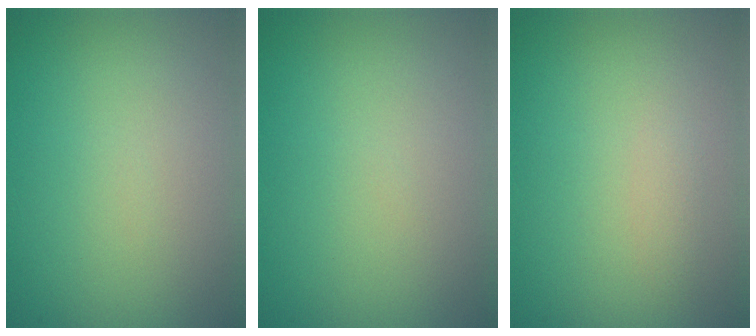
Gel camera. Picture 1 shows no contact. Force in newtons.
{"total": 0.0}
{"total": 0.7, "press": 0.7, "slide": 0.0}